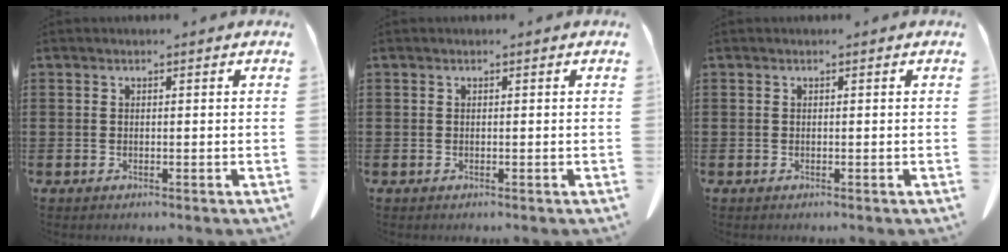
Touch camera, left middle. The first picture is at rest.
{"total": 0.0}
{"total": 0.0}